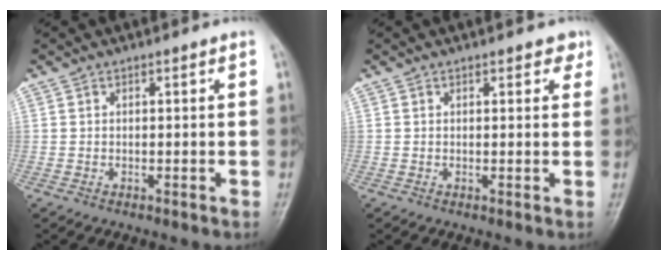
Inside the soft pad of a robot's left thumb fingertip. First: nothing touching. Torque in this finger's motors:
{"motor_torque": [-0.07, 0.00, -0.16, -0.09, 0.05]}